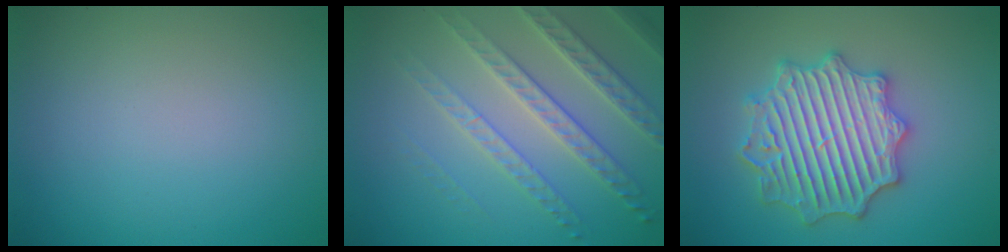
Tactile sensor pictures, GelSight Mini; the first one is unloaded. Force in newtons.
{"total": 5.3, "press": 4.2, "slide": 3.2}
{"total": 6.8, "press": 6.7, "slide": 1.1}